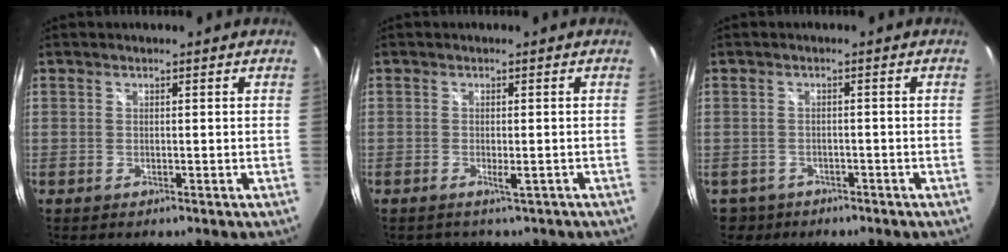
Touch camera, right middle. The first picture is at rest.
{"total": 2.1, "force": [-1.5, 1.0, 1.0], "torque": [-0.017, -0.004, -0.019]}
{"total": 5.2, "force": [-2.9, 4.1, 1.4], "torque": [-0.041, -0.005, -0.037]}